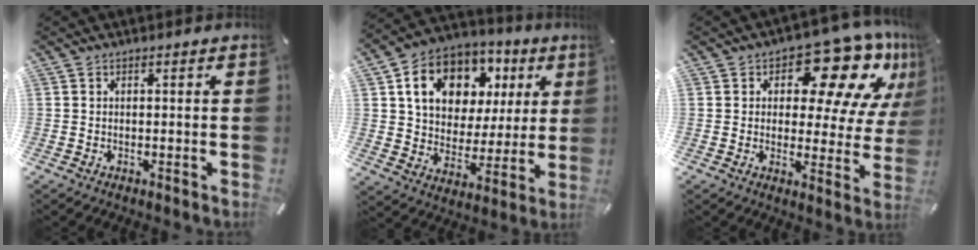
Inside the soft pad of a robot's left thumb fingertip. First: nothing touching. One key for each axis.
{"total": 14.8, "fx": 6.0, "fy": 11.6, "fz": 6.9, "tx": -0.122, "ty": -0.013, "tz": 0.114}
{"total": 17.3, "fx": 10.1, "fy": 8.3, "fz": 11.3, "tx": -0.152, "ty": -0.071, "tz": 0.167}